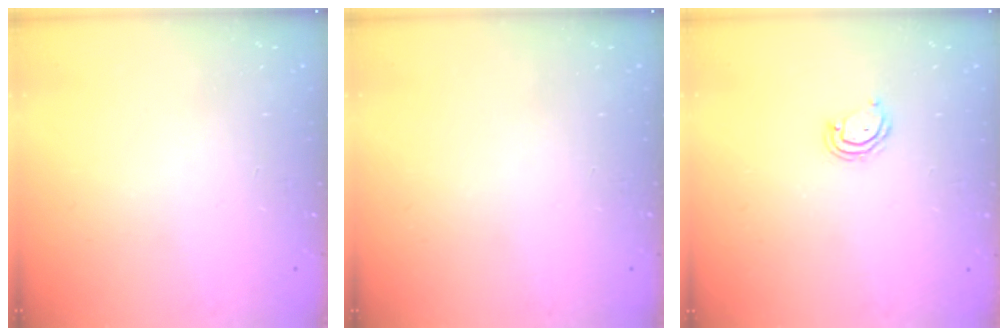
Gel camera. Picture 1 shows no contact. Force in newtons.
{"total": 0.0}
{"total": 4.2, "press": 4.2, "slide": 0.4}